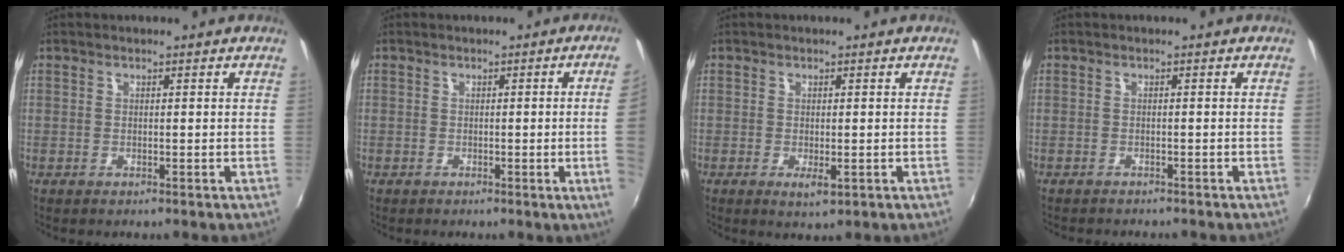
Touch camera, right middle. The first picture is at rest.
{"total": 4.1, "force": [0.0, -1.6, 3.8], "torque": [-0.056, -0.008, 0.003]}
{"total": 2.3, "force": [-0.7, 1.0, 2.0], "torque": [-0.035, -0.010, -0.009]}
{"total": 2.6, "force": [-2.4, 0.5, 0.7], "torque": [-0.022, -0.014, -0.038]}